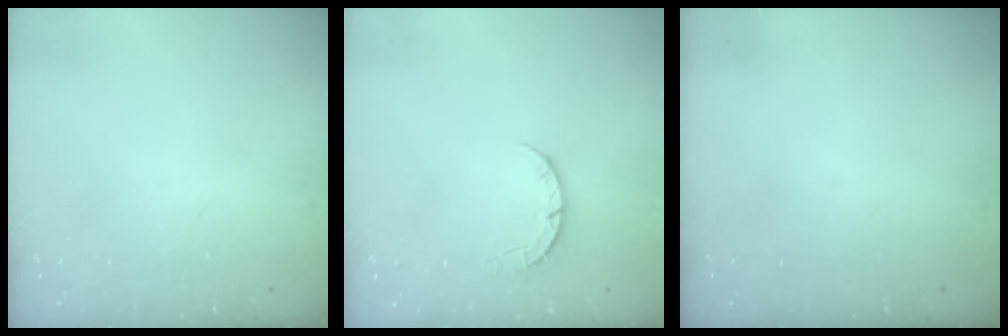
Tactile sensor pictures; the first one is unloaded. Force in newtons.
{"total": 4.0, "press": 4.0, "slide": 0.5}
{"total": 0.0}